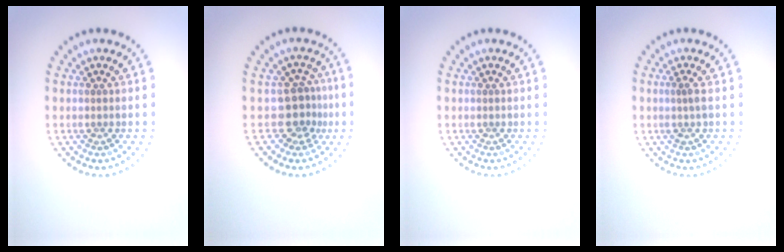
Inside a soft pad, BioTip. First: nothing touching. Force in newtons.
{"total": 2.8, "press": 2.1, "slide": 1.8}
{"total": 0.0}
{"total": 1.1, "press": 0.9, "slide": 0.6}